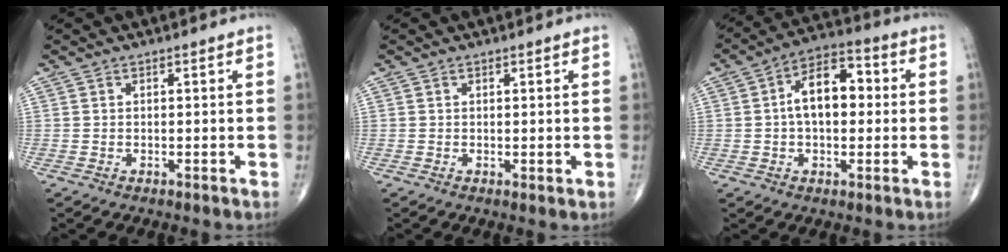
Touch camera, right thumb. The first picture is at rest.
{"total": 0.7, "force": [0.0, 0.3, 0.7], "torque": [-0.012, -0.005, 0.001]}
{"total": 10.9, "force": [0.9, 6.4, 8.8], "torque": [-0.125, 0.027, 0.004]}